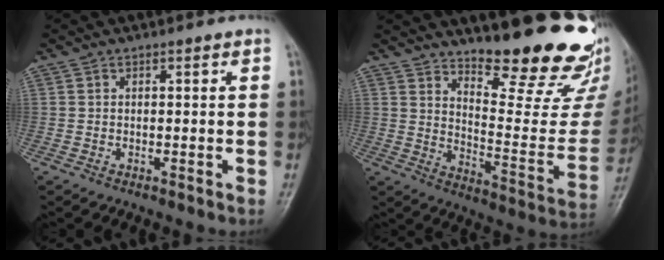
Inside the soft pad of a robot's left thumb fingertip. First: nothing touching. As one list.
[{"total": 22.1, "force": [18.3, 4.8, 11.4], "torque": [-0.123, -0.156, 0.252]}]